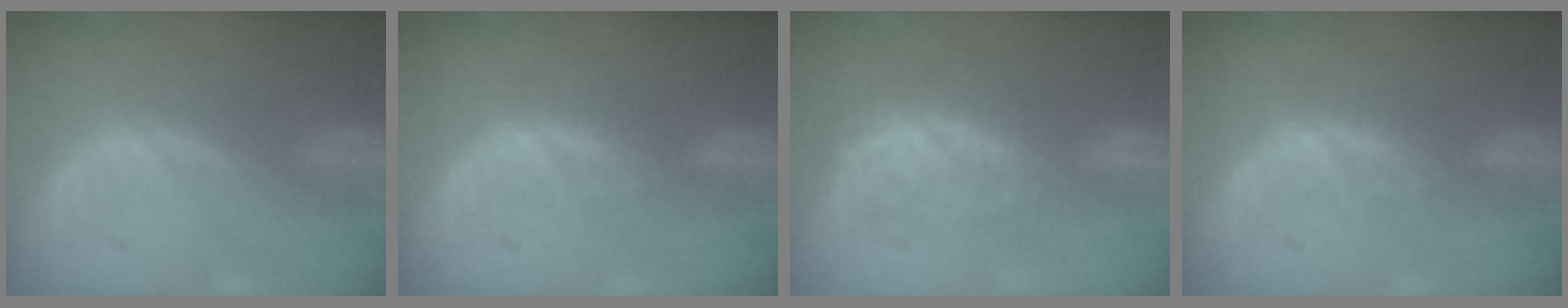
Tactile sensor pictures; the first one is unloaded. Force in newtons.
{"total": 2.3, "press": 2.3, "slide": 0.5}
{"total": 8.6, "press": 7.4, "slide": 4.4}
{"total": 2.3, "press": 2.3, "slide": 0.5}